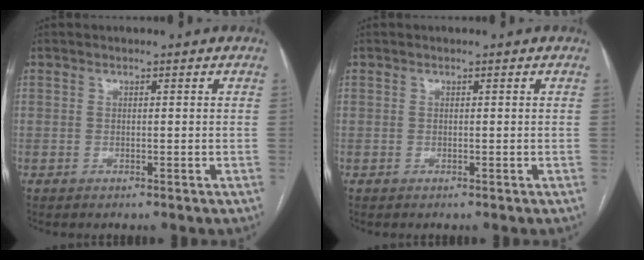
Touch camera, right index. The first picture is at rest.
{"total": 0.0}